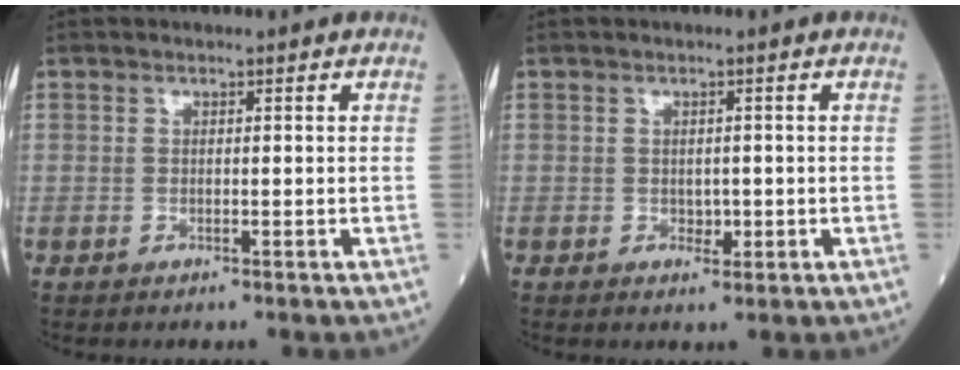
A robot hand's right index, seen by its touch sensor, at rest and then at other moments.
{"total": 1.5, "force": [-0.2, 1.1, 1.0], "torque": [-0.007, 0.001, 0.000]}